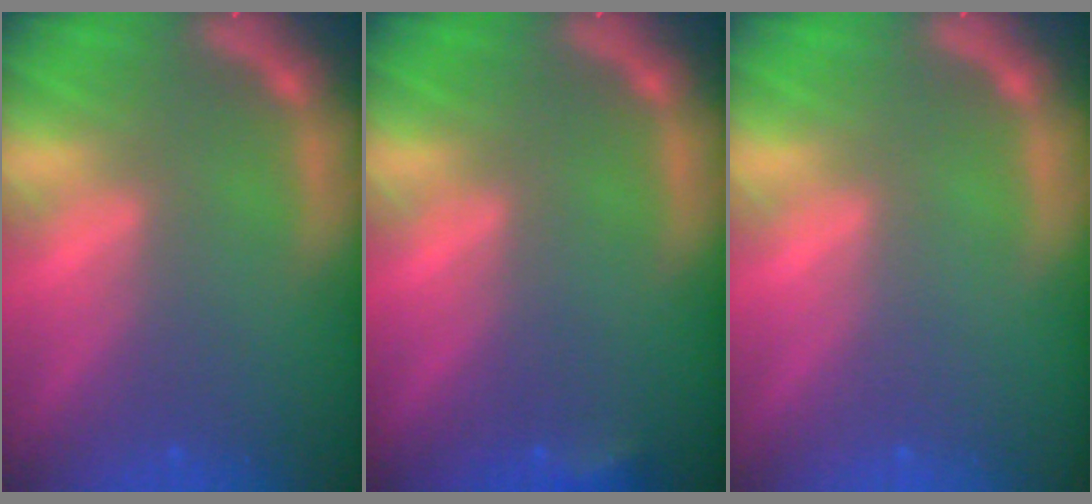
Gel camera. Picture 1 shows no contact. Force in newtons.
{"total": 1.4}
{"total": 0.0}